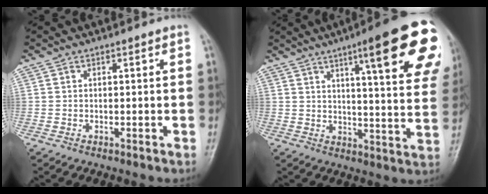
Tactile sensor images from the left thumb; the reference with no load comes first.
{"total": 22.4, "force": [11.2, 4.2, 19.0], "torque": [-0.227, -0.034, 0.140]}